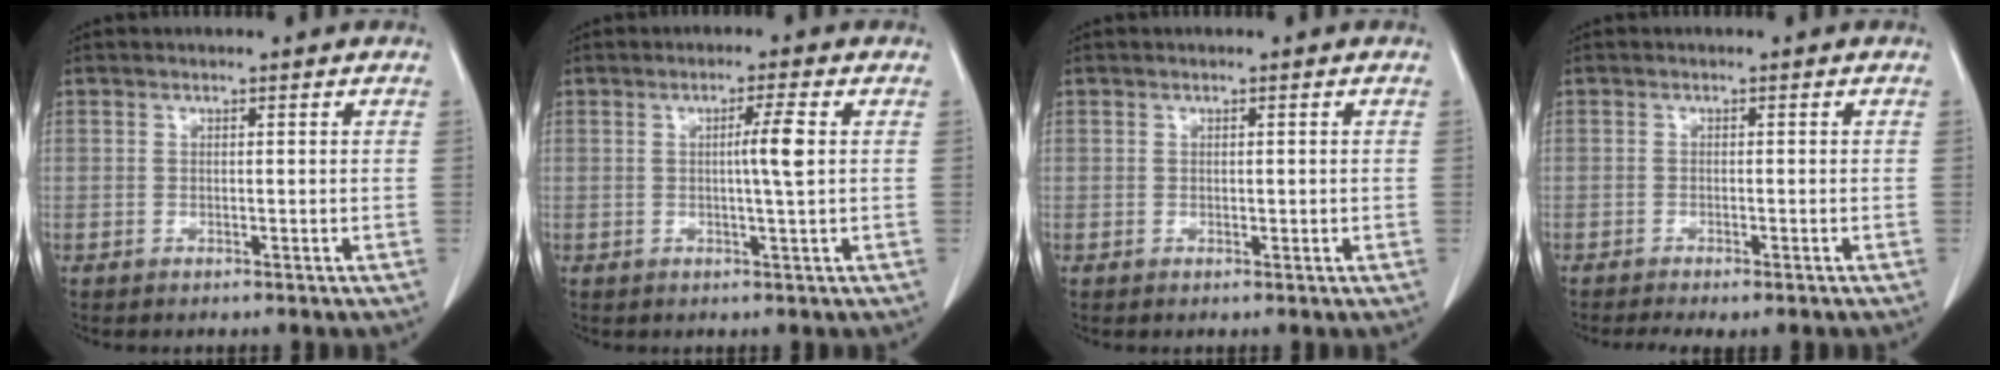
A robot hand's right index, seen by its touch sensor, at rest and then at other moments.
{"total": 3.5, "force": [0.4, -0.6, 3.5], "torque": [-0.059, -0.001, 0.008]}
{"total": 0.6, "force": [0.1, 0.4, 0.3], "torque": [-0.002, 0.002, 0.004]}
{"total": 4.5, "force": [-3.5, 1.0, 2.6], "torque": [-0.036, -0.011, -0.049]}